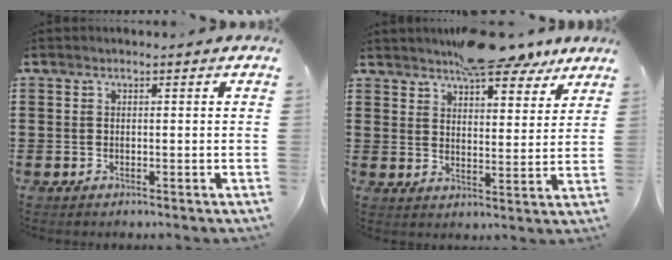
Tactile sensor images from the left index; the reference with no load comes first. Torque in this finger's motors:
{"motor_torque": [1.84, -0.07, 0.43, 0.15]}